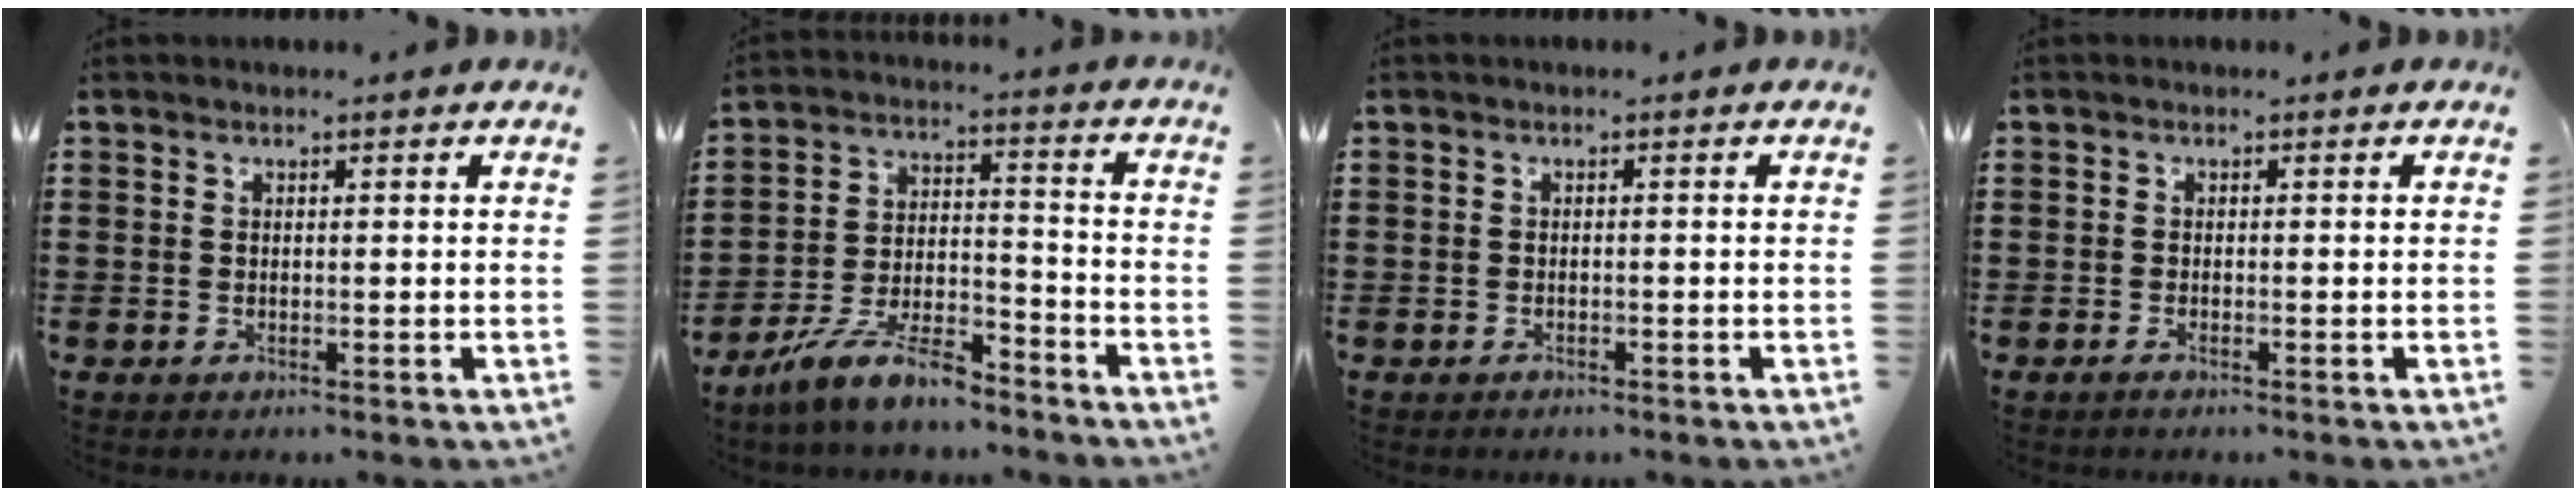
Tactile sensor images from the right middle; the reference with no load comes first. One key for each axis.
{"total": 9.6, "fx": -7.9, "fy": 1.7, "fz": 5.2, "tx": -0.106, "ty": 0.014, "tz": -0.152}
{"total": 0.8, "fx": -0.7, "fy": 0.4, "fz": 0.0, "tx": -0.002, "ty": 0.000, "tz": -0.015}
{"total": 0.7, "fx": -0.5, "fy": 0.0, "fz": 0.5, "tx": -0.010, "ty": -0.006, "tz": -0.008}